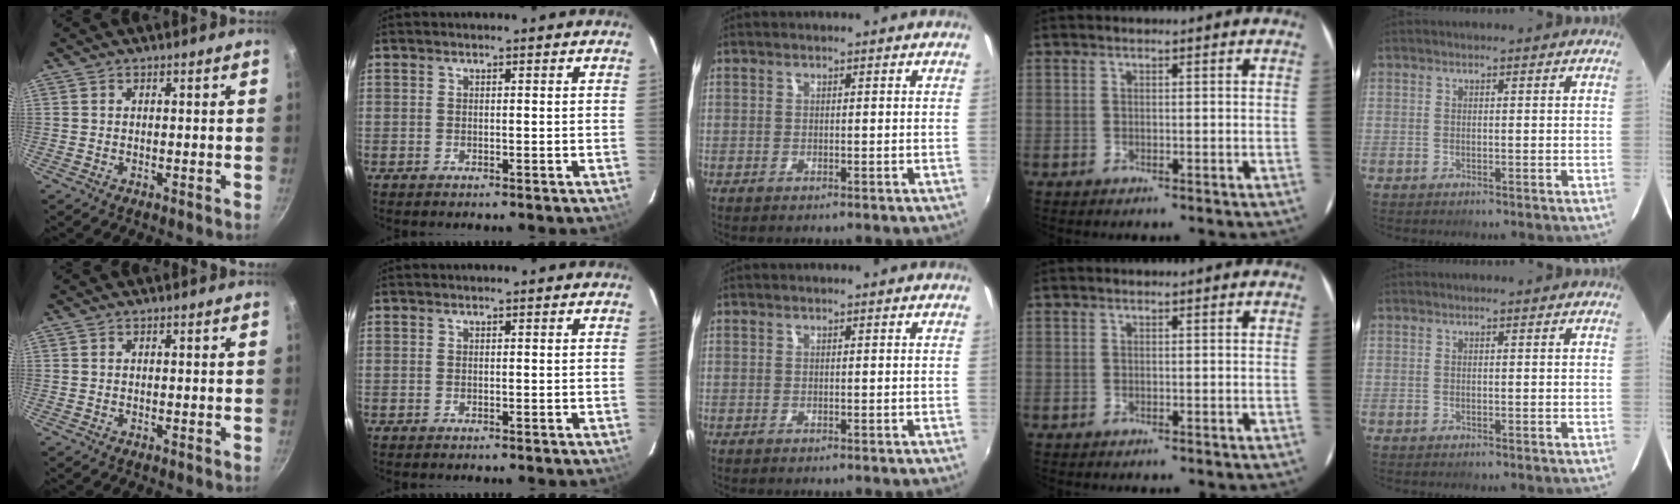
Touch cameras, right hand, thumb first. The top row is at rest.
{}